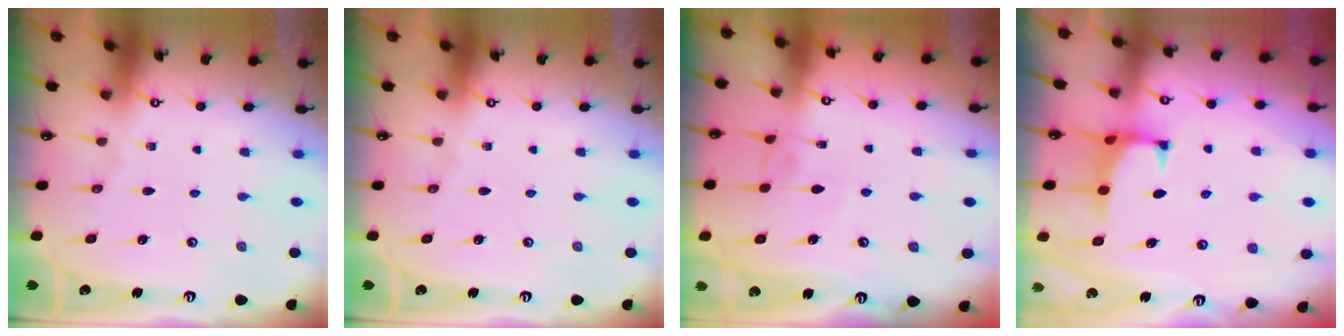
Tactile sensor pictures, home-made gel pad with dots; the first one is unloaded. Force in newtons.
{"total": 0.0}
{"total": 3.4, "press": 3.4, "slide": 0.1}
{"total": 1.3, "press": 1.2, "slide": 0.7}